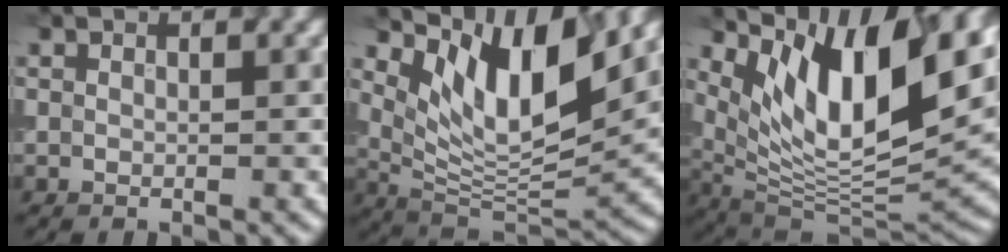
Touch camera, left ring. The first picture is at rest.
{"total": 9.5, "force": [5.0, 3.2, 7.4], "torque": [-0.125, -0.012, 0.098]}
{"total": 13.9, "force": [6.4, 5.1, 11.2], "torque": [-0.184, 0.001, 0.119]}